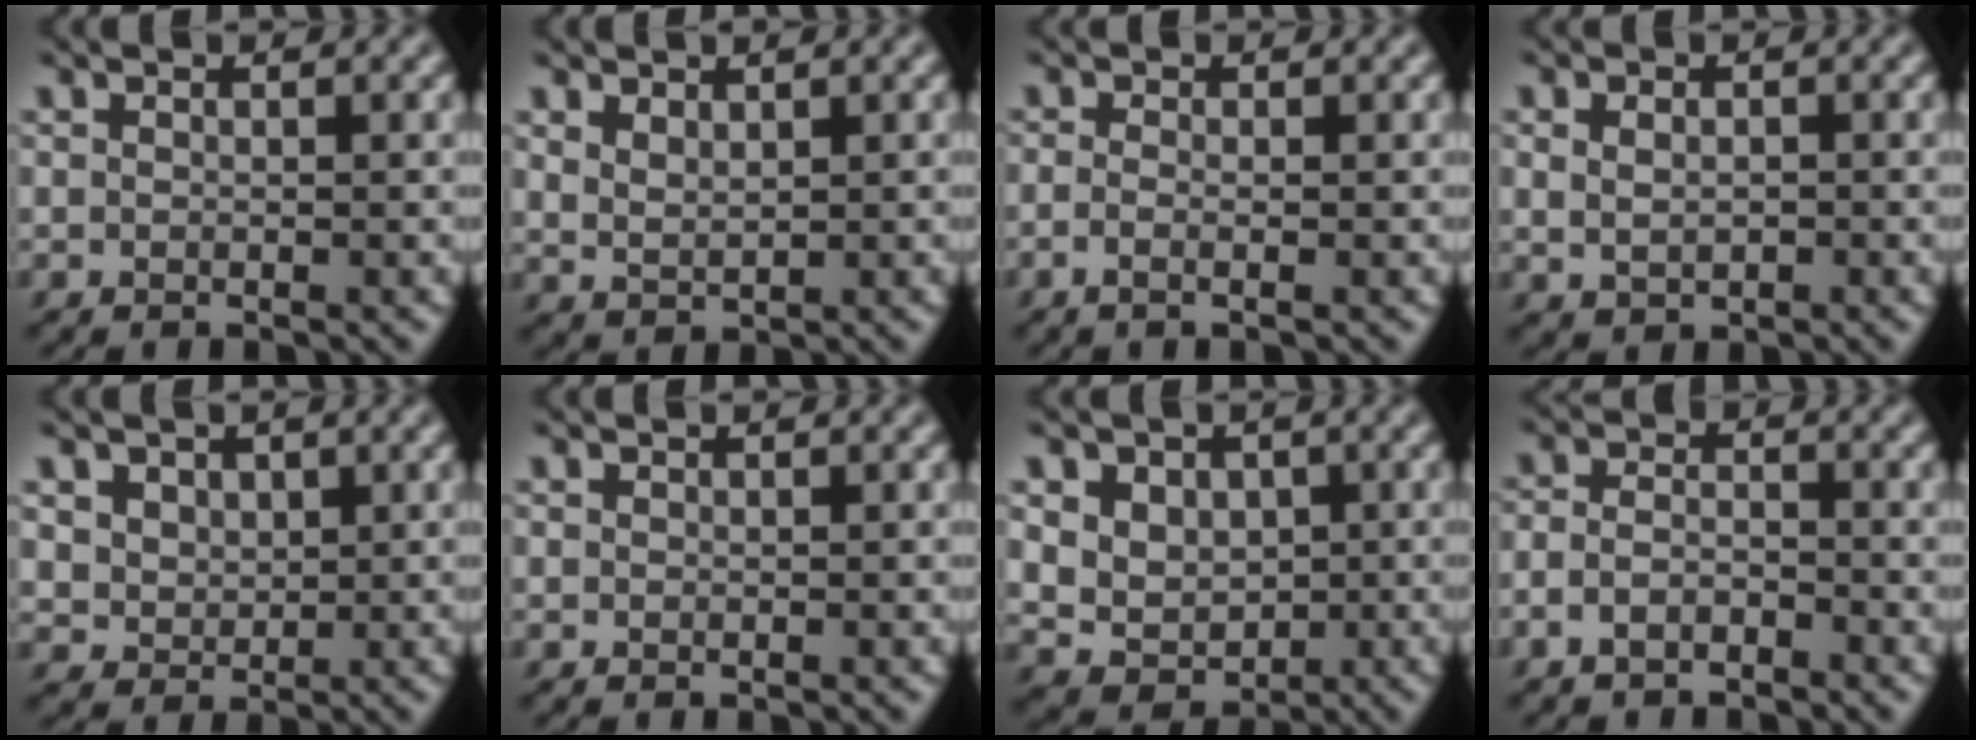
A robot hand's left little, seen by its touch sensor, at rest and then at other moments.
{"total": 1.5, "force": [1.1, 0.7, 0.8], "torque": [-0.024, -0.002, 0.027]}
{"total": 1.2, "force": [-0.6, 0.2, 1.0], "torque": [-0.026, -0.003, -0.013]}
{"total": 1.8, "force": [0.0, 1.3, 1.2], "torque": [-0.027, 0.000, 0.008]}
{"total": 3.4, "force": [1.6, 2.7, 1.3], "torque": [-0.048, -0.005, 0.038]}
{"total": 0.0}
{"total": 5.6, "force": [1.4, 4.8, 2.6], "torque": [-0.050, 0.004, 0.026]}
{"total": 2.1, "force": [-1.6, 0.9, 1.1], "torque": [-0.026, 0.002, -0.036]}